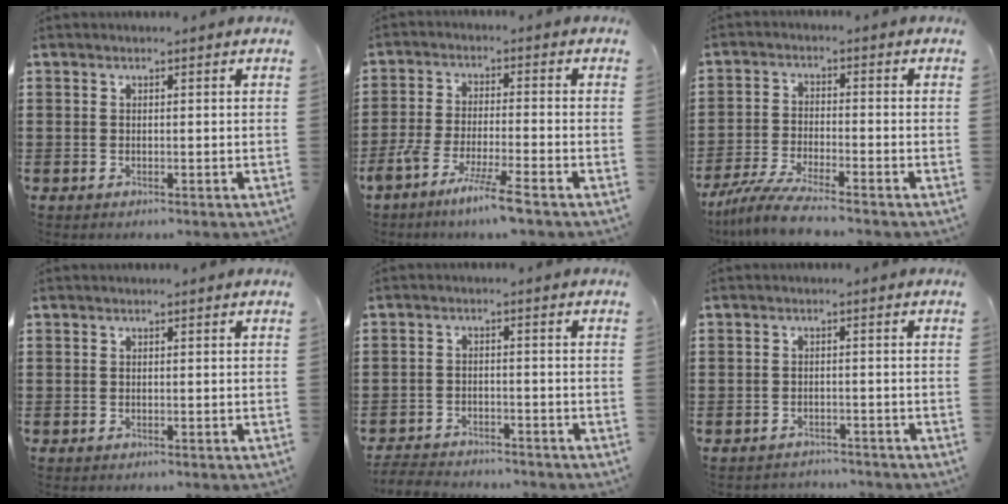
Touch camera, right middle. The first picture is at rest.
{"total": 6.9, "force": [-5.5, -0.3, 4.1], "torque": [-0.085, -0.018, -0.104]}
{"total": 6.5, "force": [-5.7, -0.1, 2.9], "torque": [-0.072, -0.018, -0.112]}
{"total": 0.0}
{"total": 3.4, "force": [-3.4, 0.2, 0.0], "torque": [-0.006, -0.004, -0.072]}
{"total": 1.8, "force": [-1.8, 0.2, -0.3], "torque": [-0.002, -0.003, -0.041]}